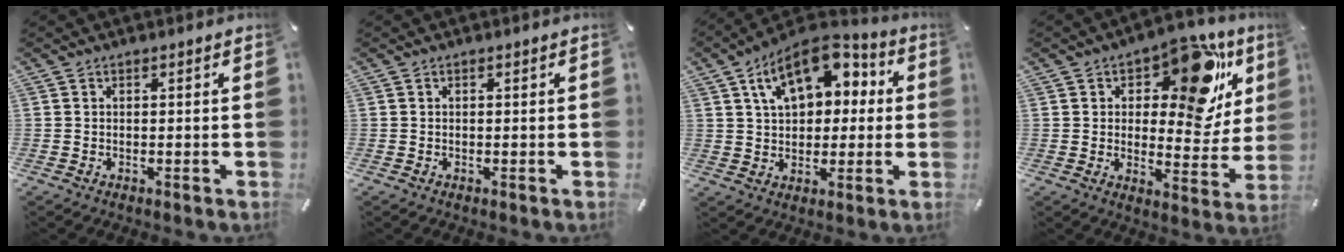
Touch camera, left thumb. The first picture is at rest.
{"total": 0.0}
{"total": 14.3, "force": [6.0, 9.7, 8.6], "torque": [-0.145, -0.015, 0.109]}
{"total": 18.1, "force": [8.7, 9.1, 13.0], "torque": [-0.171, -0.048, 0.140]}